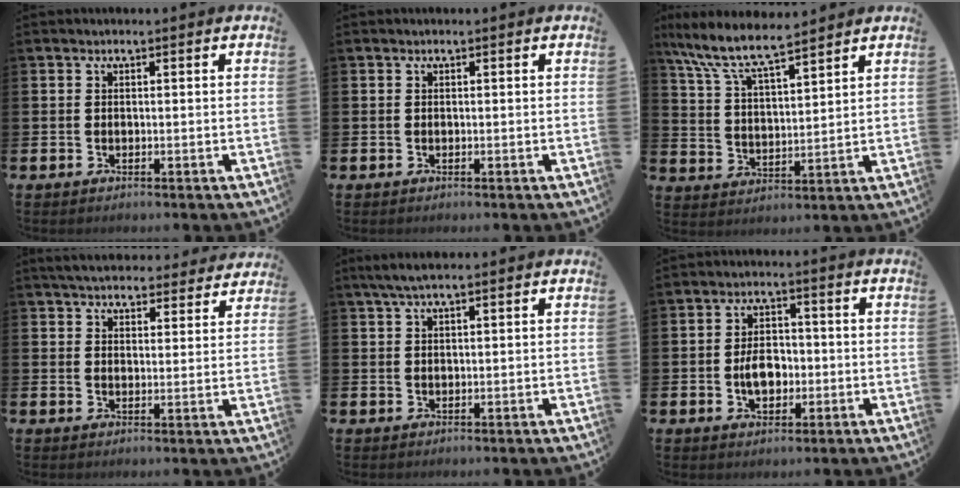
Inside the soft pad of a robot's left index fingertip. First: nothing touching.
{"total": 0.0}
{"total": 8.5, "force": [7.6, 1.2, 3.5], "torque": [-0.099, -0.039, 0.135]}
{"total": 5.2, "force": [5.0, 1.1, 0.7], "torque": [-0.031, -0.027, 0.091]}
{"total": 2.7, "force": [2.0, 0.4, 1.9], "torque": [-0.043, 0.003, 0.036]}
{"total": 4.6, "force": [-0.8, 3.1, 3.3], "torque": [-0.038, -0.002, -0.023]}